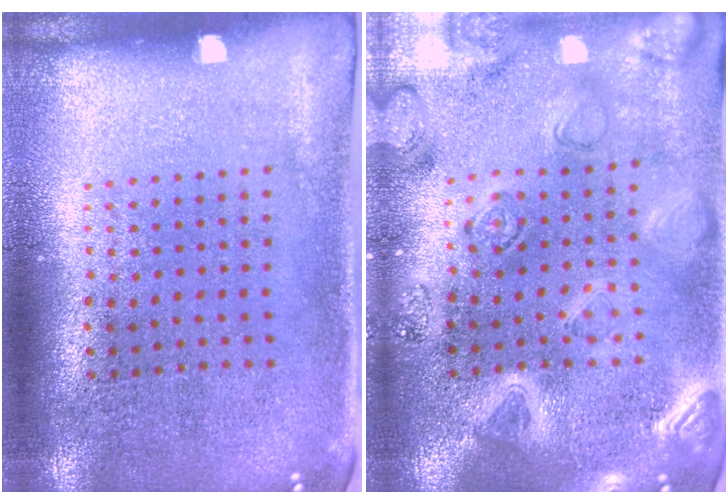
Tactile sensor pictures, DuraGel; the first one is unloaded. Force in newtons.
{"total": 3.0, "press": 2.8, "slide": 0.8}